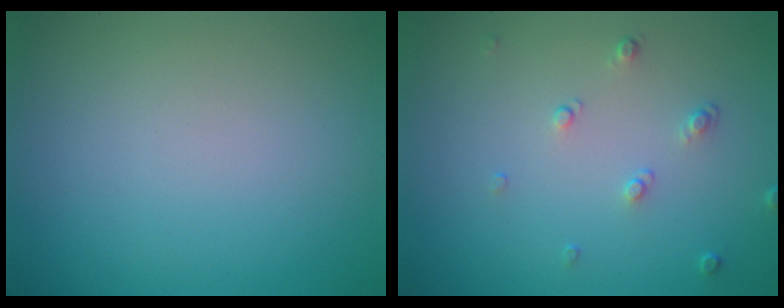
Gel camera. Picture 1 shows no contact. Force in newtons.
{"total": 1.1, "press": 0.8, "slide": 0.8}